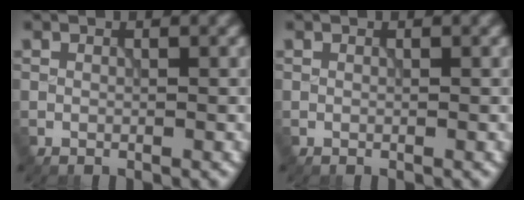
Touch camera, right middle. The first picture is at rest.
{"total": 0.0}